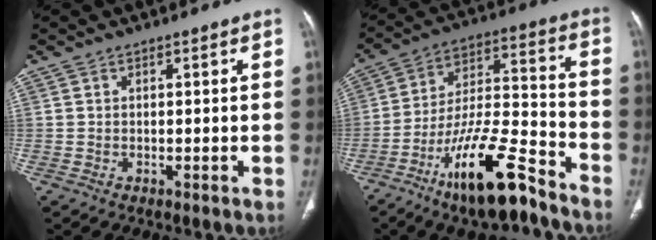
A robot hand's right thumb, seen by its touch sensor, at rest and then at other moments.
{"total": 18.0, "force": [-12.0, 4.9, 12.6], "torque": [-0.220, 0.081, -0.210]}